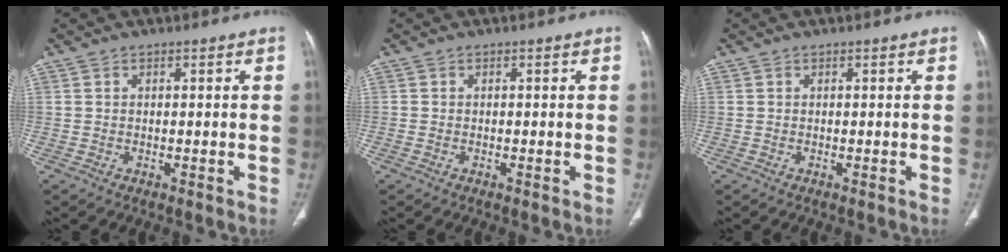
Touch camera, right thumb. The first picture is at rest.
{"total": 0.0}
{"total": 0.0}